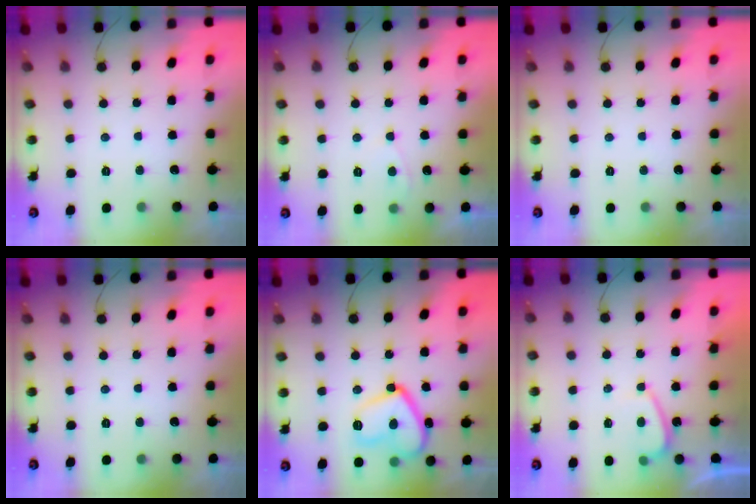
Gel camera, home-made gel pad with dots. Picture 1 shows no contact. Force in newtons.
{"total": 2.7, "press": 2.7, "slide": 0.2}
{"total": 0.0}
{"total": 0.0}
{"total": 15.0, "press": 14.9, "slide": 1.5}
{"total": 2.2, "press": 2.1, "slide": 0.6}